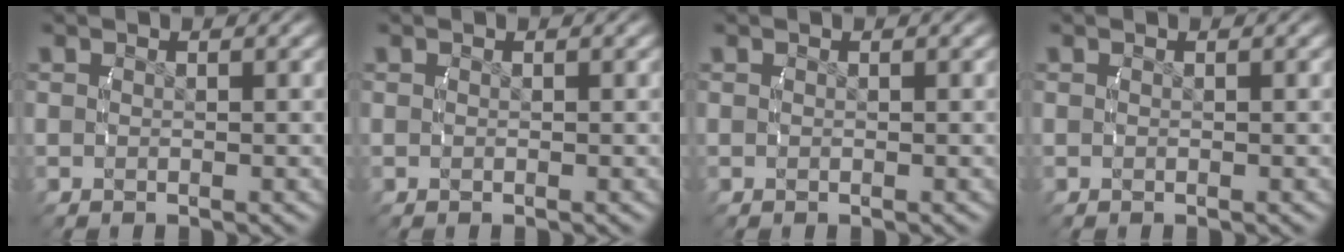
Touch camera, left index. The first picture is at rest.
{"total": 0.0}
{"total": 0.0}
{"total": 0.0}